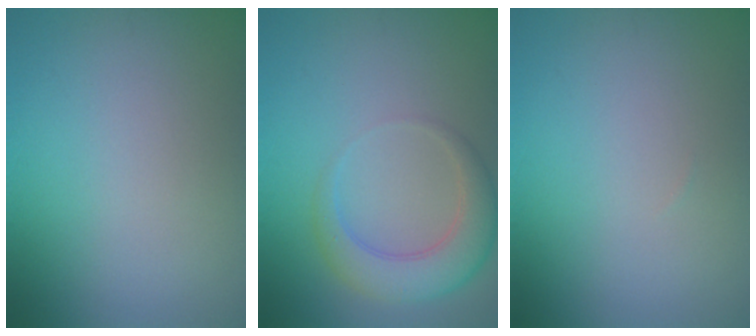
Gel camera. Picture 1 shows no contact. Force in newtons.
{"total": 4.2, "press": 4.2, "slide": 0.5}
{"total": 0.0}